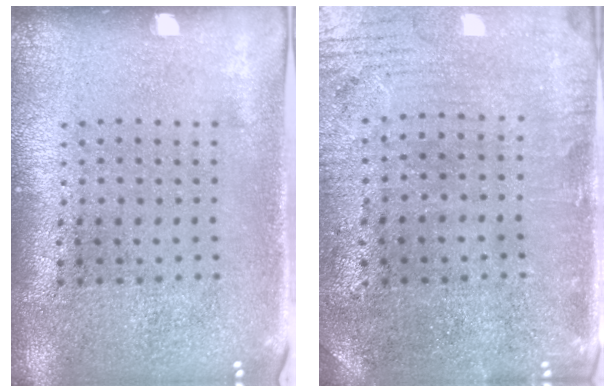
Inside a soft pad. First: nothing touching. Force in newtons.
{"total": 0.7, "press": 0.5, "slide": 0.5}